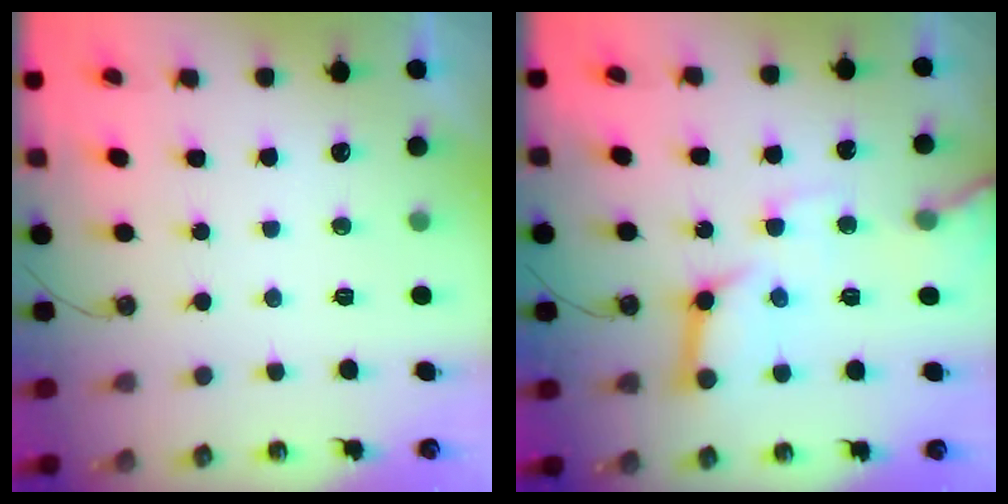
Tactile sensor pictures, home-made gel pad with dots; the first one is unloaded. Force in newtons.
{"total": 14.4, "press": 14.3, "slide": 1.7}